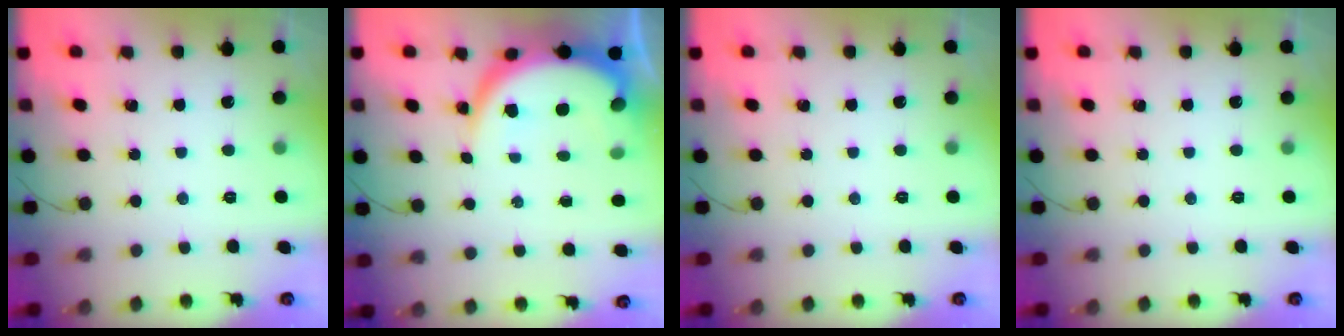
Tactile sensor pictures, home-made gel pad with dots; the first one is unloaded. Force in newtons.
{"total": 9.6, "press": 9.6, "slide": 1.0}
{"total": 0.0}
{"total": 0.0}